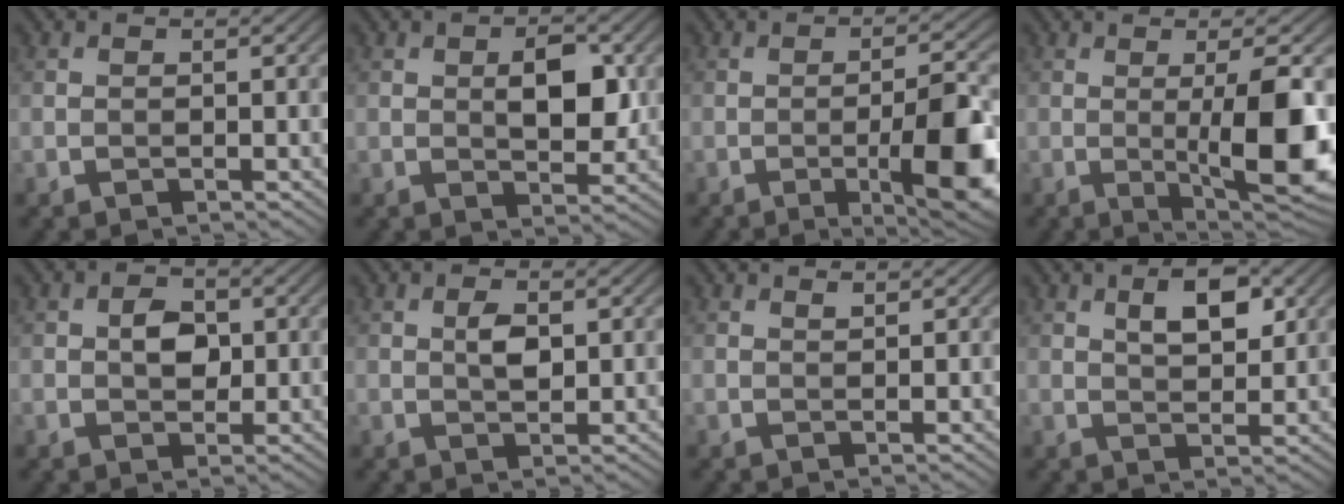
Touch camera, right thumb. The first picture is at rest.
{"total": 5.5, "force": [0.8, 2.7, 4.8], "torque": [-0.072, -0.003, 0.015]}
{"total": 9.6, "force": [-3.1, 2.2, 8.9], "torque": [-0.134, -0.003, -0.046]}
{"total": 10.4, "force": [-0.6, 2.2, 10.1], "torque": [-0.156, 0.000, -0.005]}
{"total": 3.4, "force": [0.3, 2.4, 2.4], "torque": [-0.046, 0.000, 0.002]}
{"total": 2.7, "force": [0.6, 1.3, 2.3], "torque": [-0.044, 0.000, 0.009]}
{"total": 0.7, "force": [0.6, 0.1, 0.4], "torque": [-0.007, -0.001, 0.011]}
{"total": 5.2, "force": [2.1, 2.3, 4.1], "torque": [-0.072, 0.001, 0.036]}